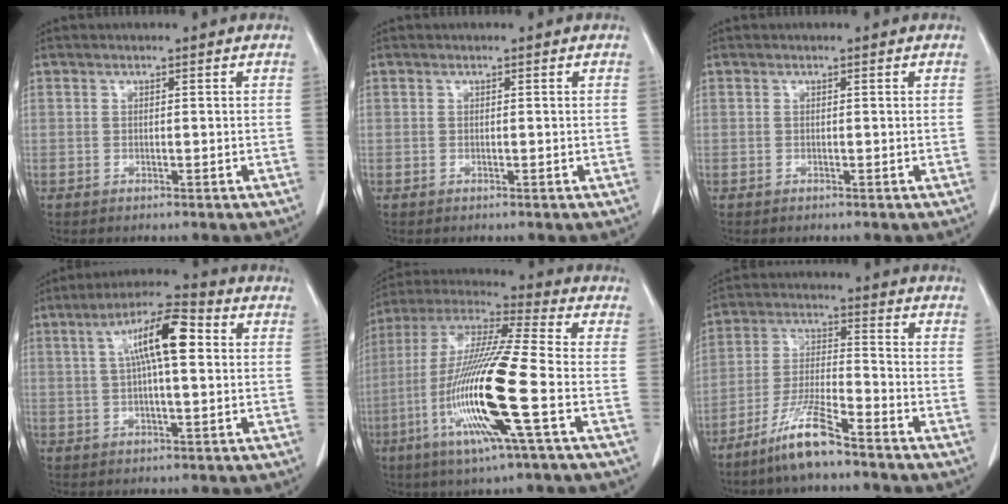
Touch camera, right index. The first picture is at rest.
{"total": 0.0}
{"total": 0.0}
{"total": 10.0, "force": [2.2, 1.9, 9.6], "torque": [-0.170, 0.024, 0.034]}
{"total": 18.4, "force": [-5.5, 0.2, 17.6], "torque": [-0.365, -0.019, -0.112]}
{"total": 8.9, "force": [-6.7, 0.4, 5.9], "torque": [-0.123, -0.020, -0.132]}